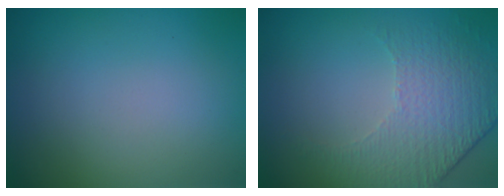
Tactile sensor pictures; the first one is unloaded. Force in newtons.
{"total": 4.7, "press": 3.2, "slide": 3.4}